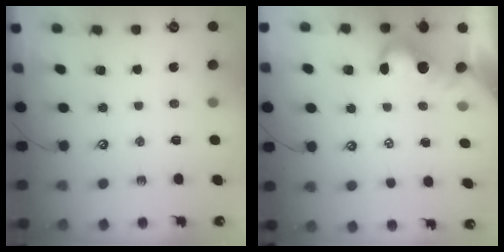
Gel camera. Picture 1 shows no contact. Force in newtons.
{"total": 1.8, "press": 1.7, "slide": 0.6}